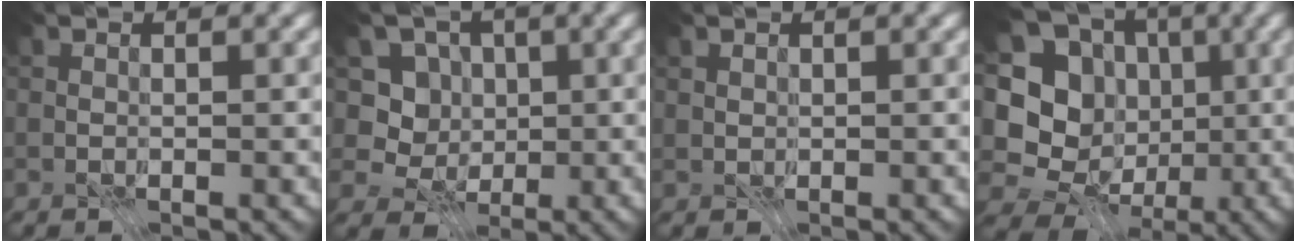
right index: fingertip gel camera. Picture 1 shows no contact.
{"total": 5.1, "force": [0.1, 4.8, 1.8], "torque": [-0.017, 0.006, -0.027]}
{"total": 0.6, "force": [0.4, 0.4, 0.2], "torque": [-0.006, 0.001, 0.008]}
{"total": 13.3, "force": [-1.5, 12.2, 5.1], "torque": [-0.130, 0.016, -0.029]}